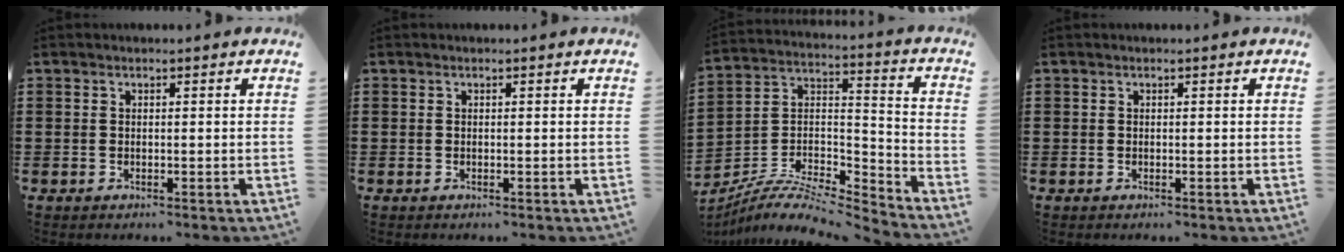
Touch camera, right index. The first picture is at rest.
{"total": 0.0}
{"total": 7.0, "force": [-6.2, 1.7, 2.7], "torque": [-0.066, -0.004, -0.132]}
{"total": 0.0}